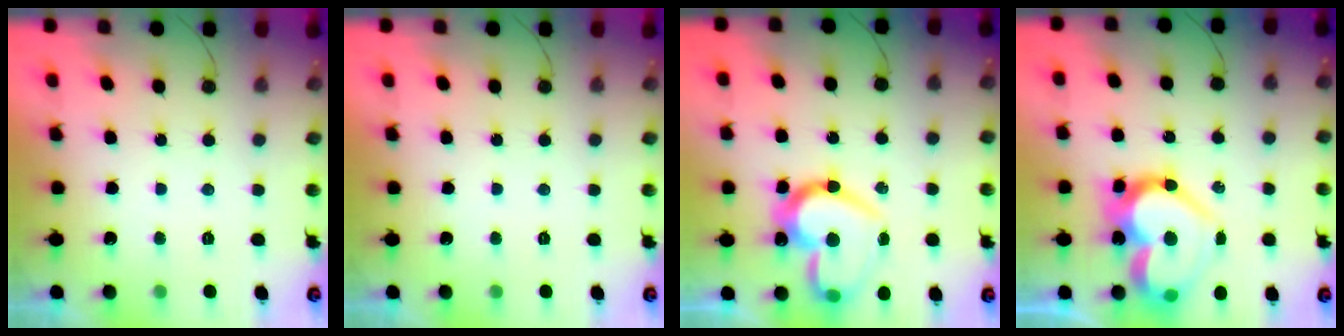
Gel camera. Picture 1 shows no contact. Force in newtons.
{"total": 0.0}
{"total": 21.2, "press": 21.1, "slide": 1.9}
{"total": 20.1, "press": 19.9, "slide": 2.2}